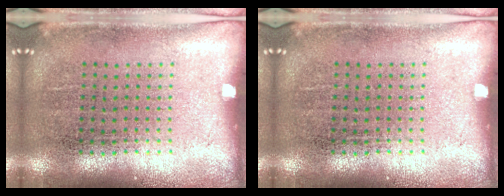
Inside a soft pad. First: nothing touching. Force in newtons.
{"total": 0.0}